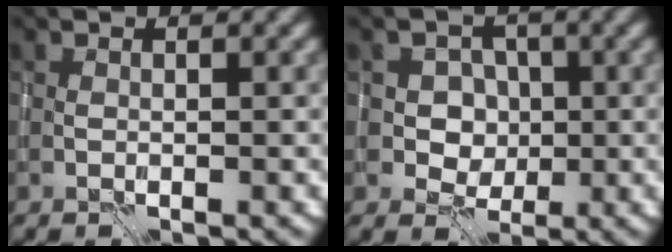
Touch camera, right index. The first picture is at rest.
{"total": 3.4, "force": [0.3, 3.0, 1.4], "torque": [-0.007, -0.002, -0.002]}